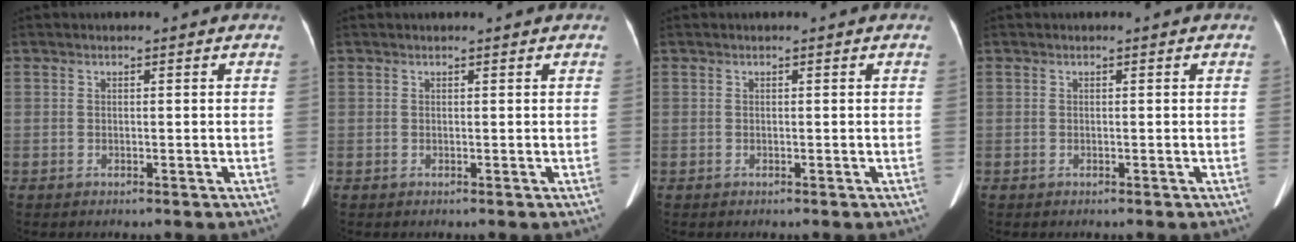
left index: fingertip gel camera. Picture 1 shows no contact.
{"total": 2.0, "force": [1.9, 0.0, 0.6], "torque": [-0.004, 0.002, 0.020]}
{"total": 0.0}
{"total": 0.0}